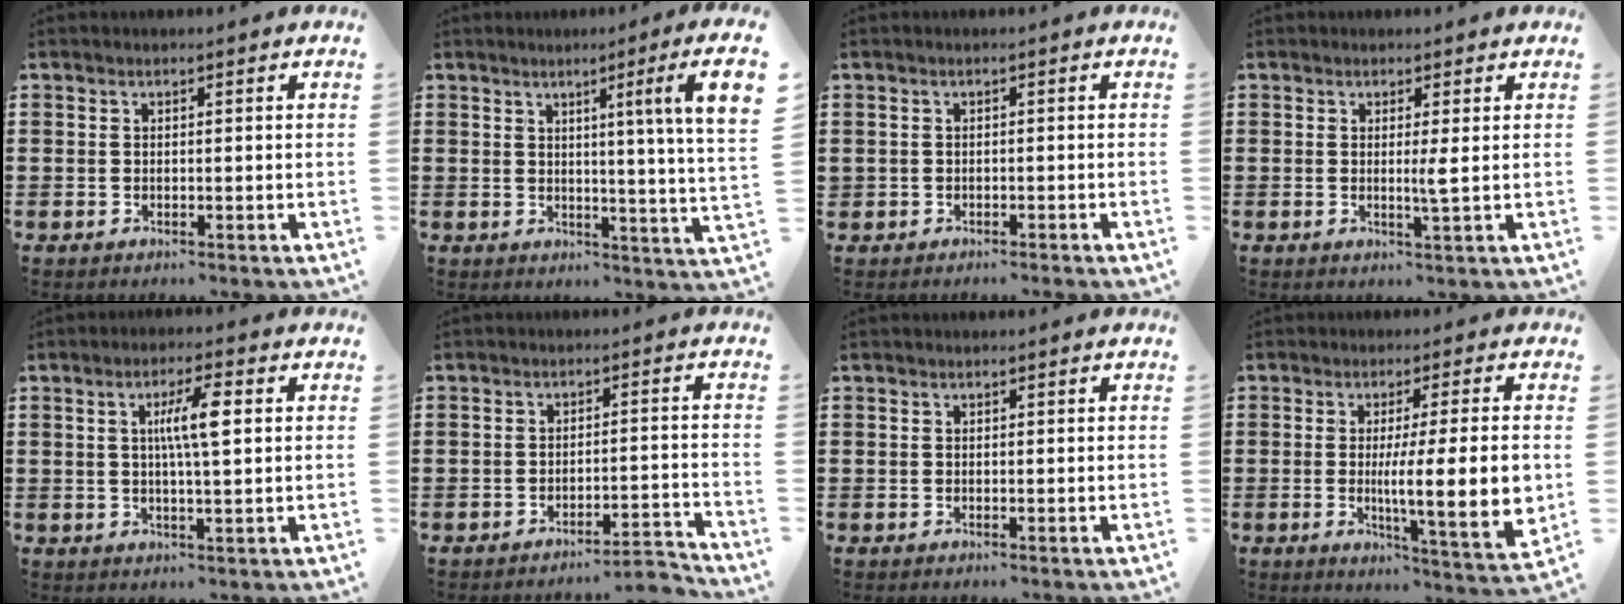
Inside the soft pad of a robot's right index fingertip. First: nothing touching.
{"total": 6.5, "force": [2.4, -1.6, 5.9], "torque": [-0.095, -0.023, 0.026]}
{"total": 0.8, "force": [-0.8, 0.2, -0.1], "torque": [-0.002, 0.002, -0.018]}
{"total": 2.1, "force": [0.2, -0.3, 2.1], "torque": [-0.031, -0.010, -0.001]}
{"total": 5.8, "force": [1.1, 1.0, 5.7], "torque": [-0.110, 0.007, 0.013]}
{"total": 3.5, "force": [-3.3, 0.0, 1.2], "torque": [-0.023, -0.007, -0.069]}
{"total": 0.0}
{"total": 11.3, "force": [-0.2, 1.6, 11.2], "torque": [-0.177, -0.019, -0.005]}